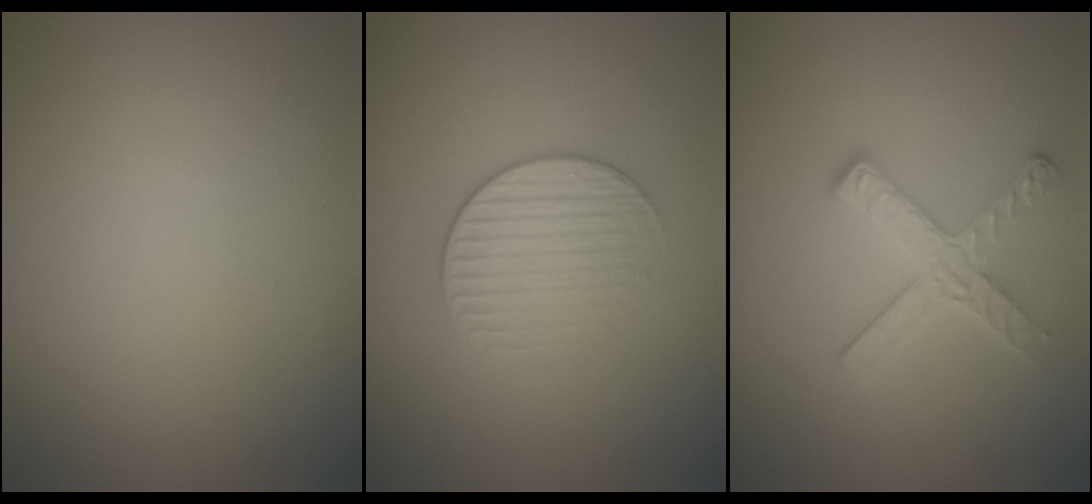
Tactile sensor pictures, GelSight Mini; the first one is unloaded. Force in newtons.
{"total": 2.0, "press": 1.4, "slide": 1.4}
{"total": 2.8, "press": 2.7, "slide": 0.5}